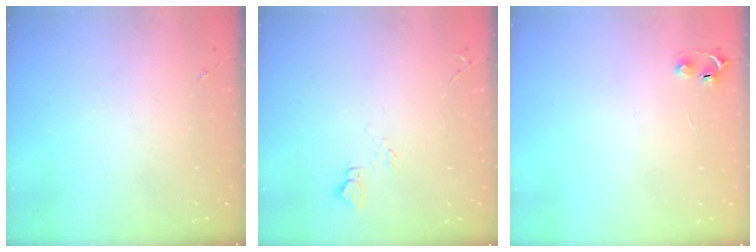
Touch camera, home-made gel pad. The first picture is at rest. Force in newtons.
{"total": 4.6, "press": 4.6, "slide": 0.5}
{"total": 4.0, "press": 4.0, "slide": 0.5}